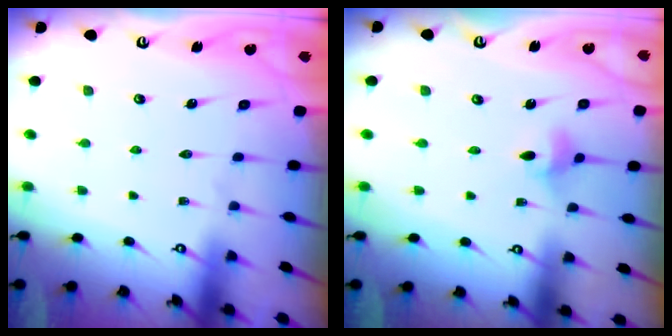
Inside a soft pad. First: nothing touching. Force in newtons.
{"total": 3.8, "press": 3.7, "slide": 0.7}